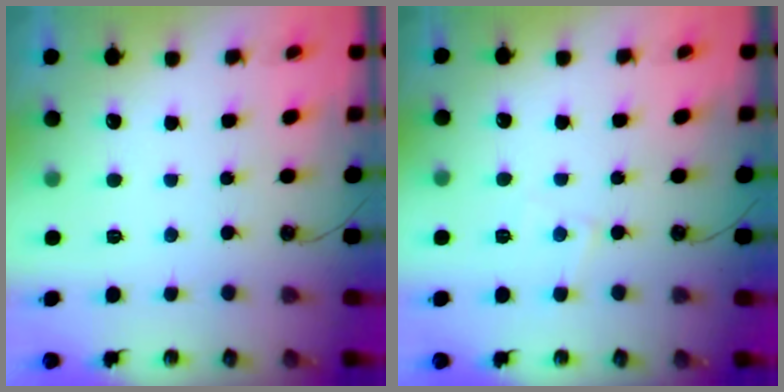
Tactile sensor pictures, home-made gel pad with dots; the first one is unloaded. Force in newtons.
{"total": 4.6, "press": 4.5, "slide": 0.7}